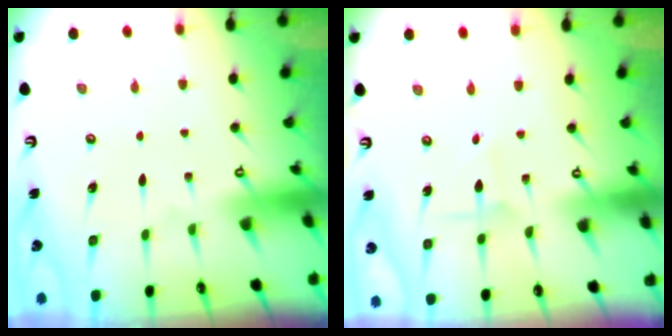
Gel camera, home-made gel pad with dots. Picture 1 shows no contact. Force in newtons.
{"total": 1.8, "press": 1.8, "slide": 0.1}